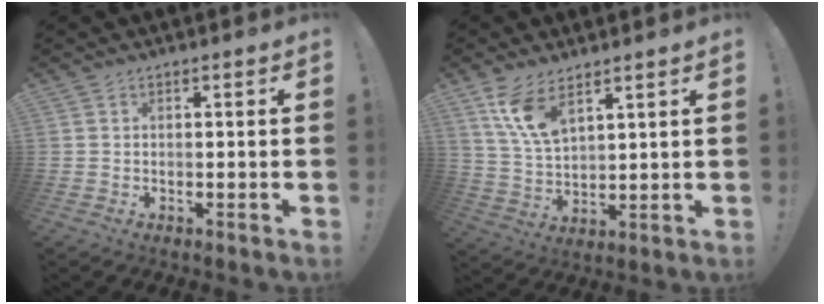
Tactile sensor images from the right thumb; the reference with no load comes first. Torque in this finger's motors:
{"motor_torque": [-0.03, 0.25, 0.28, 0.50, 0.03]}